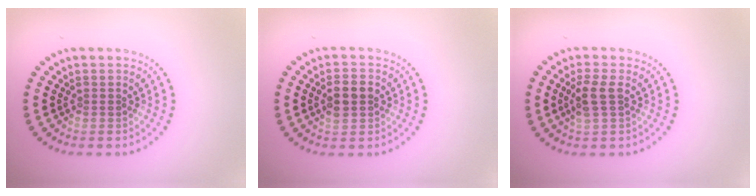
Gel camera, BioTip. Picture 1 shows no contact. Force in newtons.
{"total": 2.5, "press": 2.5, "slide": 0.2}
{"total": 2.4, "press": 2.1, "slide": 1.0}